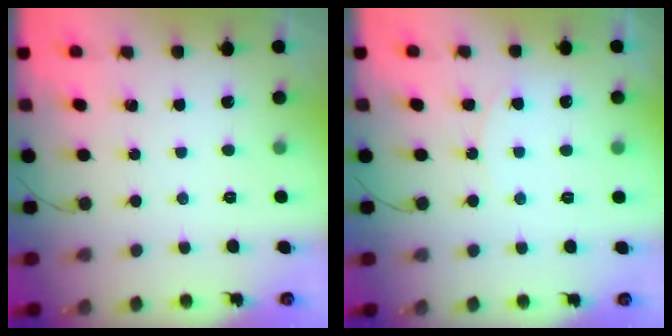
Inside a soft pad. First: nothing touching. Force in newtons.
{"total": 4.2, "press": 4.2, "slide": 0.4}